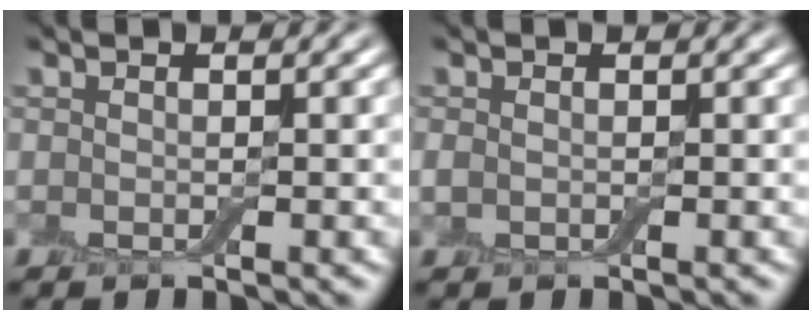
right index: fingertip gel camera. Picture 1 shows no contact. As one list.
[{"total": 0.5, "force": [0.0, 0.4, 0.3], "torque": [-0.009, -0.001, -0.001]}]